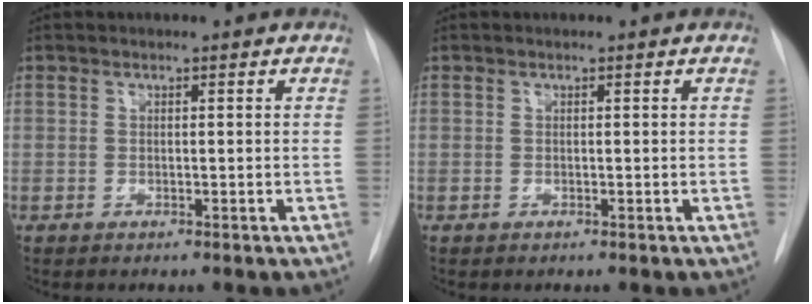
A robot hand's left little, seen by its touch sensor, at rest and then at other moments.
{"total": 0.0}